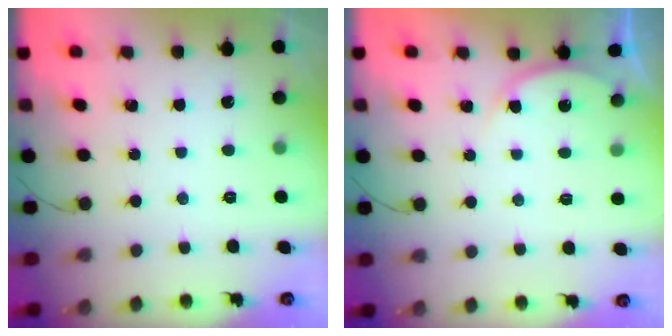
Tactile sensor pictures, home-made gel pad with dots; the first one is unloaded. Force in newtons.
{"total": 2.9, "press": 2.9, "slide": 0.5}